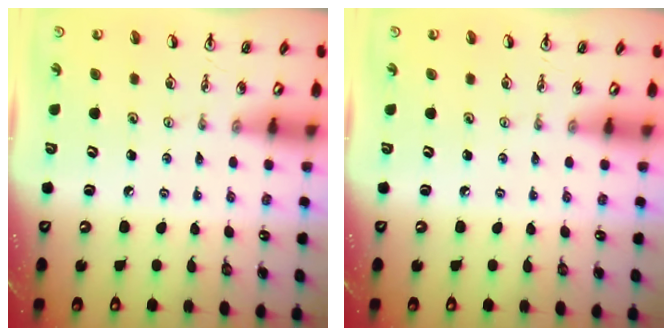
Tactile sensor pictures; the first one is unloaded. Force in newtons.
{"total": 0.0}